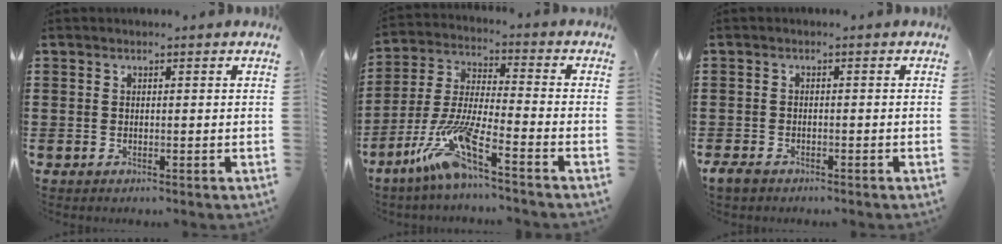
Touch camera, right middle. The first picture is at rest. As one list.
[{"total": 10.6, "force": [-7.2, 0.4, 7.7], "torque": [-0.184, -0.021, -0.150]}, {"total": 1.8, "force": [-1.4, 0.8, 0.8], "torque": [-0.031, -0.004, -0.033]}]